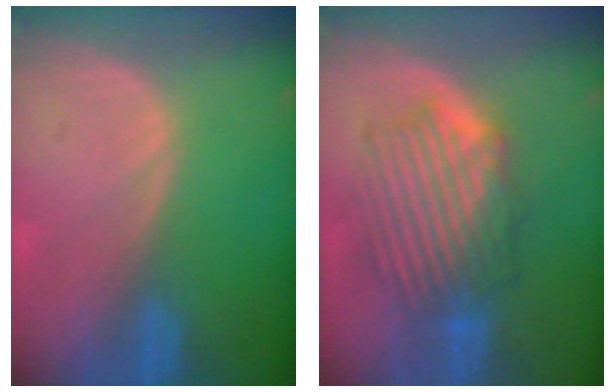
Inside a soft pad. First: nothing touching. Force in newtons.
{"total": 8.4, "press": 8.1, "slide": 2.2}